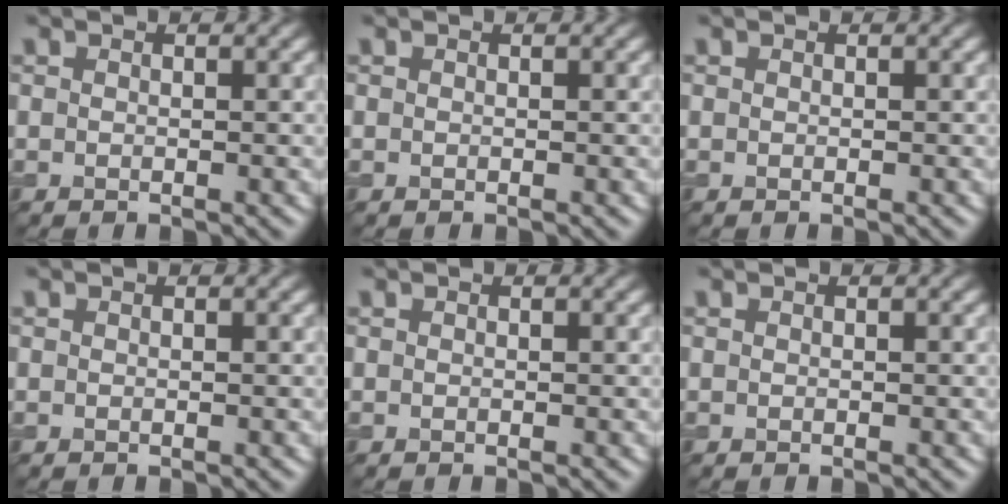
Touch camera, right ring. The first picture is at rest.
{"total": 0.0}
{"total": 0.0}
{"total": 0.0}
{"total": 0.0}
{"total": 0.0}